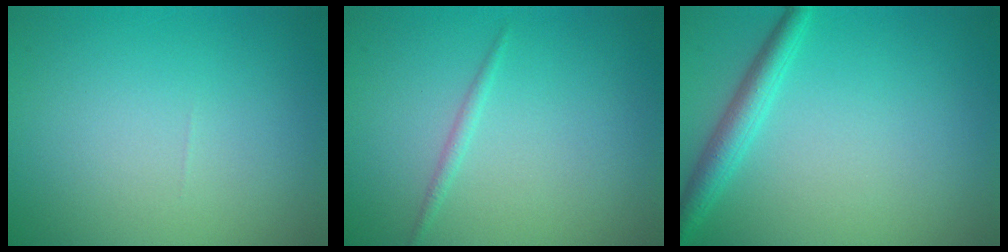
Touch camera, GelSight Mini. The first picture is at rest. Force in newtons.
{"total": 0.8, "press": 0.8, "slide": 0.0}
{"total": 2.6, "press": 2.6, "slide": 0.1}